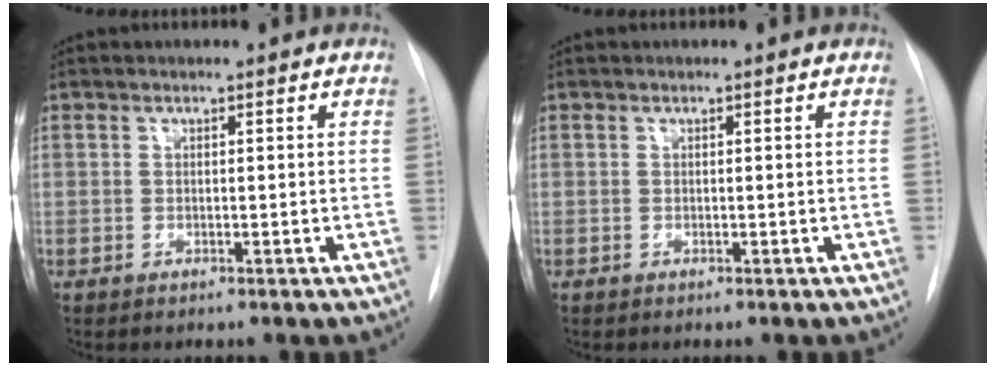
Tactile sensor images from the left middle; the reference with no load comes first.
{"total": 0.0}